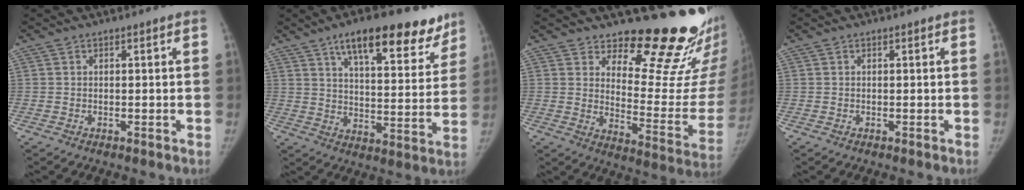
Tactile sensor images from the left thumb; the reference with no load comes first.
{"total": 19.1, "force": [12.6, 7.3, 12.4], "torque": [-0.127, -0.044, 0.186]}
{"total": 18.9, "force": [16.2, 5.9, 7.8], "torque": [-0.042, -0.169, 0.206]}
{"total": 0.0}